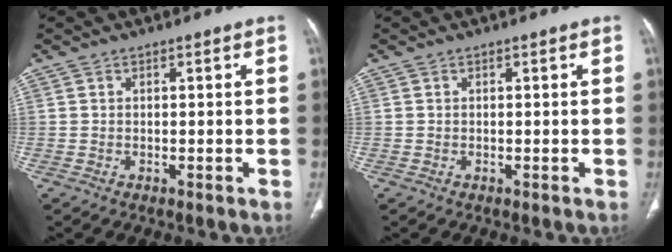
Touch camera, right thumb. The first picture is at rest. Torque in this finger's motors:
{"motor_torque": [-0.25, 0.15, 0.11, -0.25, 0.03]}